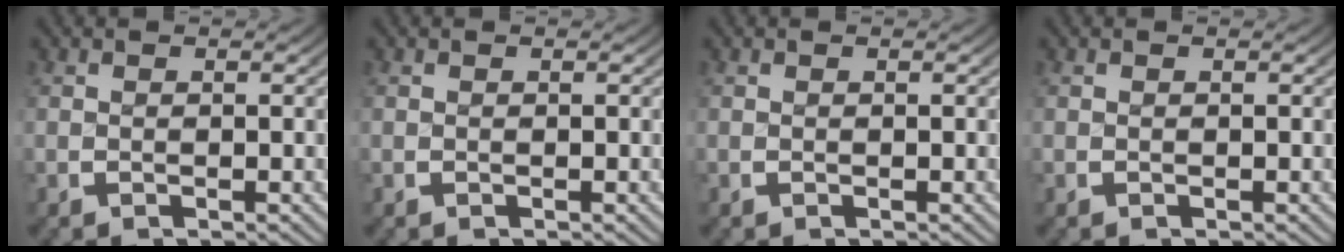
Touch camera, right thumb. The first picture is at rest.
{"total": 0.0}
{"total": 0.0}
{"total": 0.0}